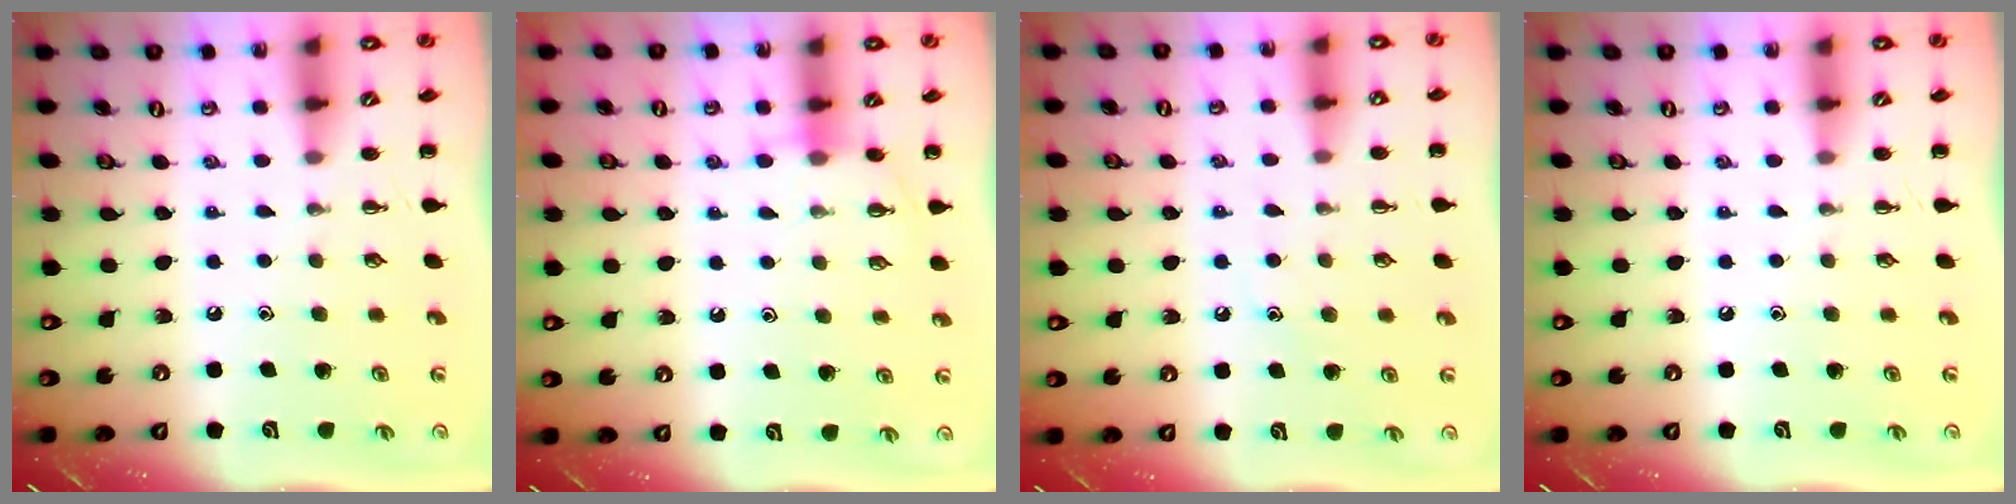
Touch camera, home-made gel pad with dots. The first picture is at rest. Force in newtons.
{"total": 5.4, "press": 5.3, "slide": 1.2}
{"total": 7.3, "press": 7.2, "slide": 1.6}
{"total": 0.0}